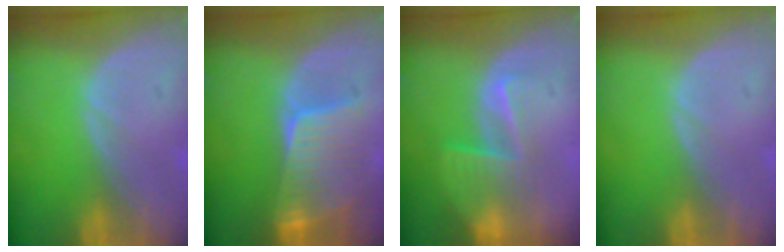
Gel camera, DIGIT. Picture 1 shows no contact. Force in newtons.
{"total": 7.3, "press": 7.3, "slide": 1.0}
{"total": 6.5, "press": 5.6, "slide": 3.2}
{"total": 0.0}